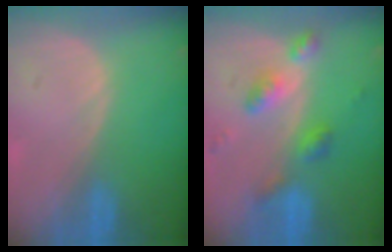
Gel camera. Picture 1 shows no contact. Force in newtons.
{"total": 6.0, "press": 5.3, "slide": 2.9}